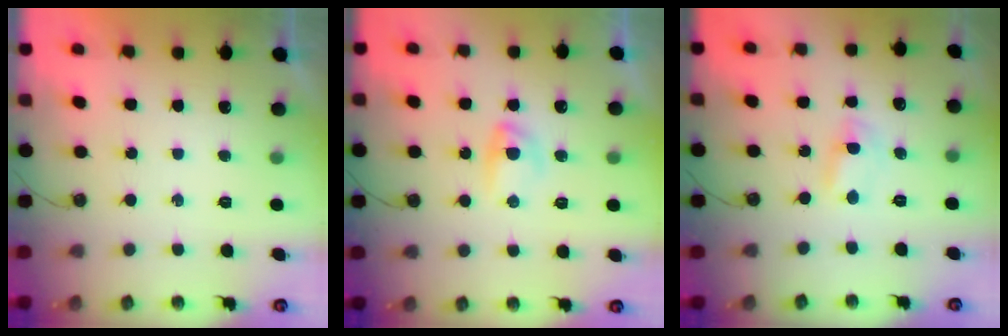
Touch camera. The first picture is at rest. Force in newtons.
{"total": 3.8, "press": 3.8, "slide": 0.6}
{"total": 2.2, "press": 2.2, "slide": 0.3}